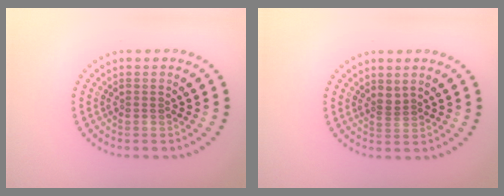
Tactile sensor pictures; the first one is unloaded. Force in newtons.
{"total": 0.9, "press": 0.6, "slide": 0.6}